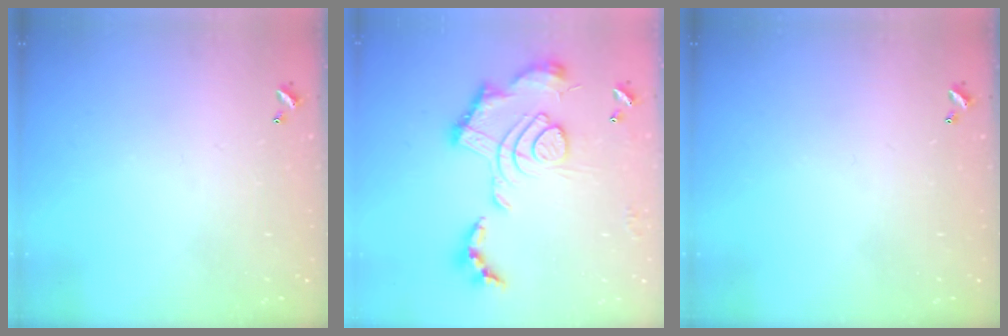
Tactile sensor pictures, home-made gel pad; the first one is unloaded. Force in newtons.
{"total": 2.4, "press": 1.9, "slide": 1.5}
{"total": 0.0}